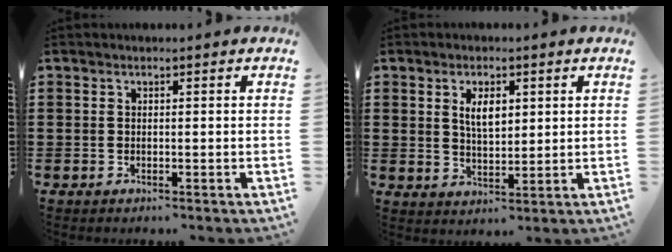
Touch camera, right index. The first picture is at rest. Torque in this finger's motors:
{"motor_torque": [0.46, -0.23, 0.14, 0.07]}